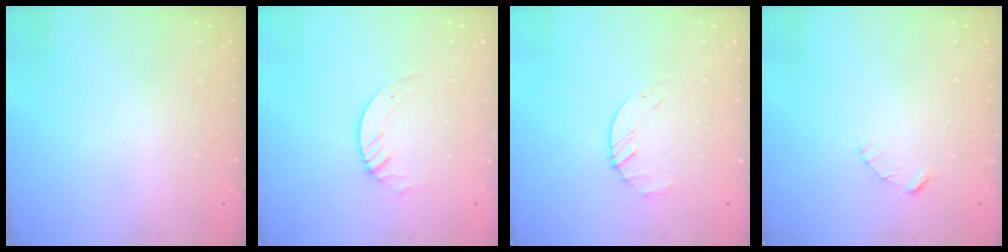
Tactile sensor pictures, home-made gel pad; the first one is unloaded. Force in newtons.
{"total": 3.6, "press": 3.6, "slide": 0.3}
{"total": 2.7, "press": 2.6, "slide": 0.3}
{"total": 2.4, "press": 2.4, "slide": 0.2}